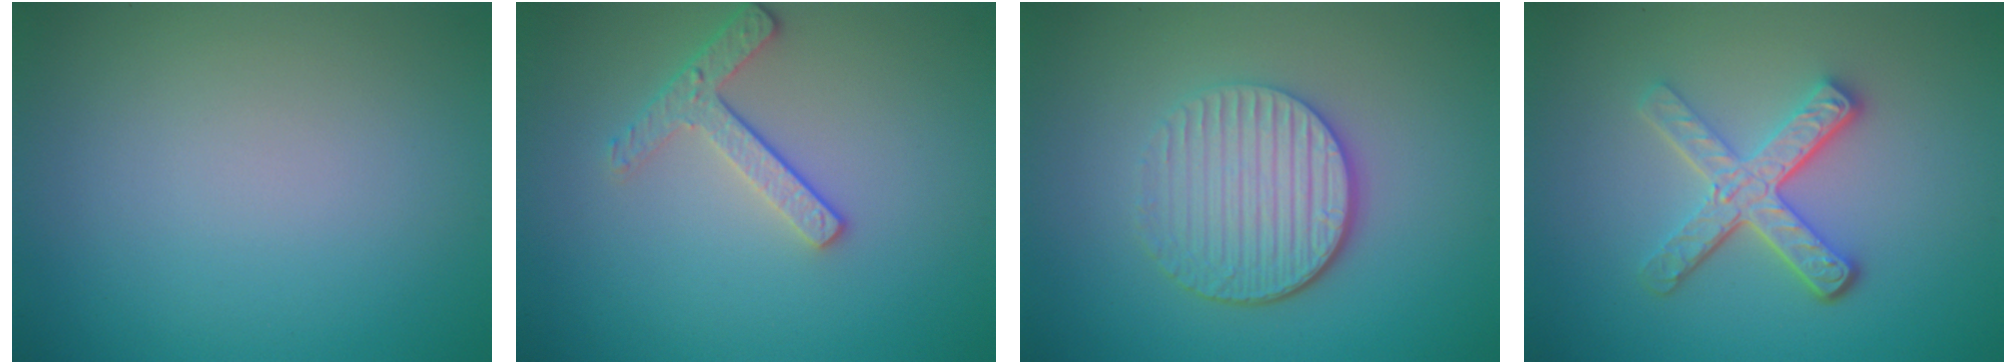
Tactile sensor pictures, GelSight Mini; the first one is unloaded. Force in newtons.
{"total": 2.6, "press": 2.2, "slide": 1.3}
{"total": 4.7, "press": 3.7, "slide": 3.0}
{"total": 4.5, "press": 3.3, "slide": 3.0}